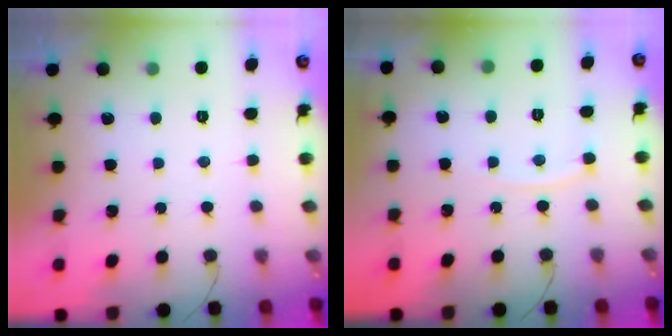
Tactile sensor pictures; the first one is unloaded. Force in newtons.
{"total": 4.6, "press": 4.5, "slide": 0.6}